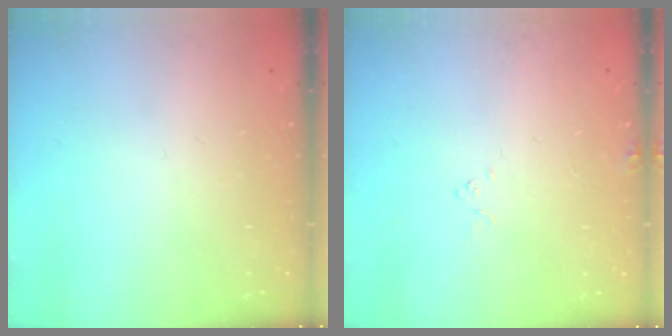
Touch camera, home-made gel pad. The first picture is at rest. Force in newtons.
{"total": 3.6, "press": 3.5, "slide": 0.4}